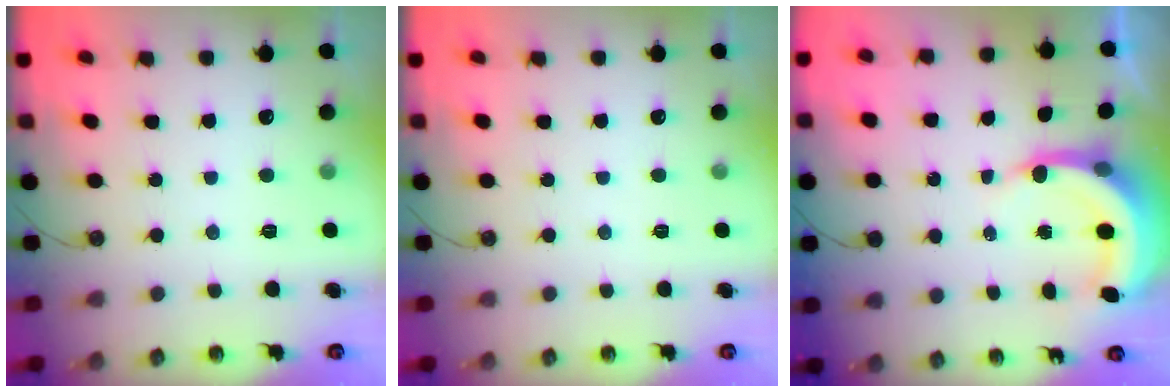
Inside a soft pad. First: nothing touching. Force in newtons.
{"total": 0.0}
{"total": 6.5, "press": 6.5, "slide": 1.0}